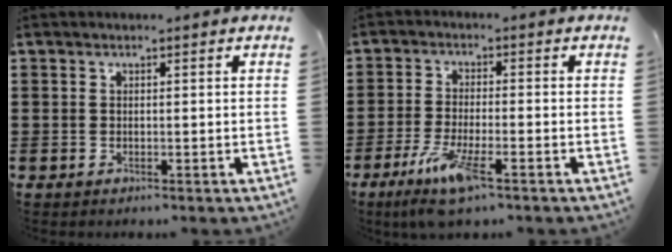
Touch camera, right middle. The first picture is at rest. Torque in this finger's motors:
{"motor_torque": [1.58, -0.55, 0.72, 0.14]}